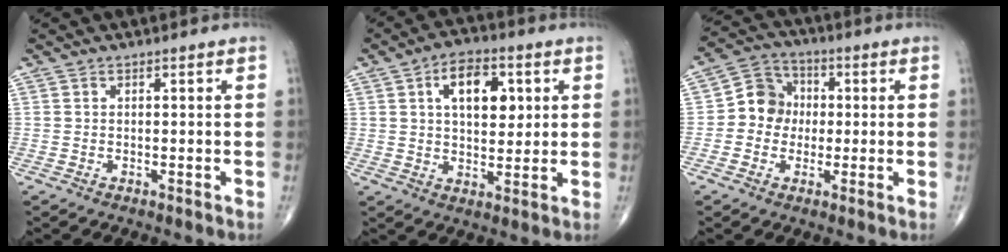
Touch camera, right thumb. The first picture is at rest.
{"total": 10.8, "force": [3.3, 6.2, 8.2], "torque": [-0.097, -0.006, 0.049]}
{"total": 8.2, "force": [-0.3, 7.4, 3.5], "torque": [-0.025, 0.024, -0.021]}